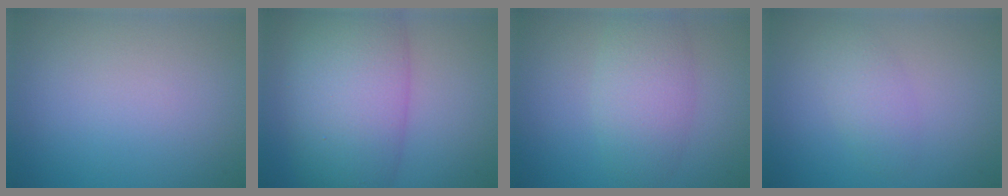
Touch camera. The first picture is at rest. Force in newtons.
{"total": 10.3, "press": 10.3, "slide": 0.2}
{"total": 2.7, "press": 2.7, "slide": 0.3}
{"total": 2.1, "press": 2.1, "slide": 0.0}